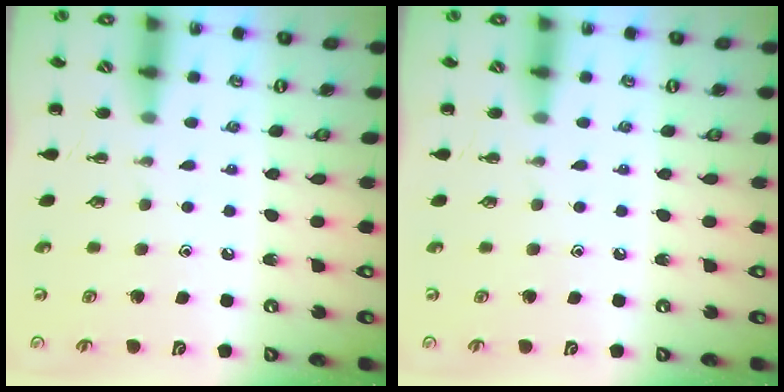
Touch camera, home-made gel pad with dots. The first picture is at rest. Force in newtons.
{"total": 0.0}